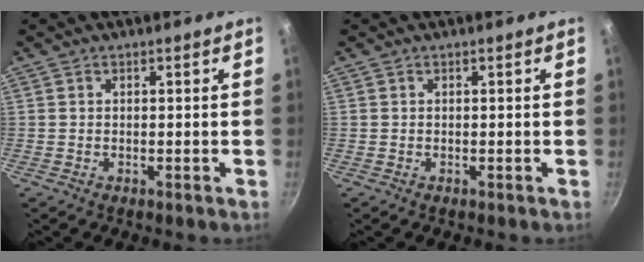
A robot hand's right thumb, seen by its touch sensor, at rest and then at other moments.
{"total": 0.0}